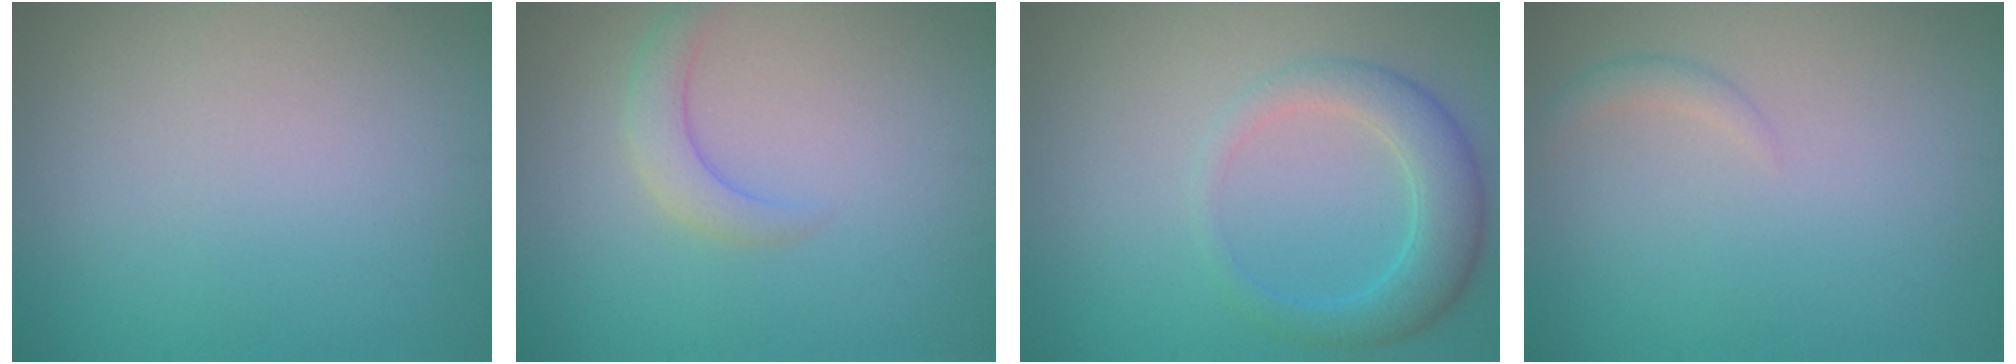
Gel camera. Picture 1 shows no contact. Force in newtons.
{"total": 2.1, "press": 2.0, "slide": 0.3}
{"total": 3.6, "press": 3.6, "slide": 0.3}
{"total": 1.0, "press": 1.0, "slide": 0.0}